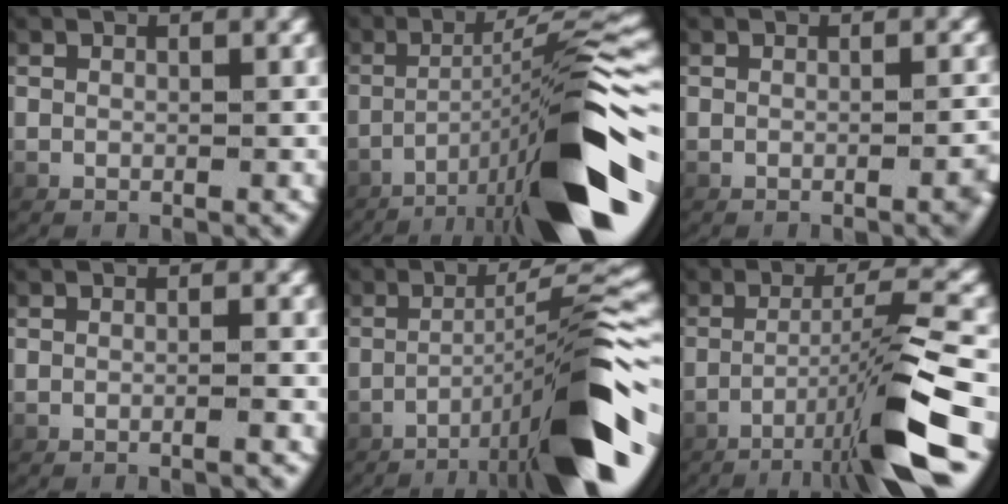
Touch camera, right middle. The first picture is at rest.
{"total": 12.1, "force": [-4.3, 1.6, 11.2], "torque": [-0.158, 0.007, -0.055]}
{"total": 1.5, "force": [-0.9, 0.1, 1.3], "torque": [-0.015, 0.006, -0.016]}
{"total": 0.8, "force": [-0.6, -0.2, 0.5], "torque": [-0.004, 0.007, -0.013]}
{"total": 9.7, "force": [-3.8, 0.5, 8.9], "torque": [-0.126, 0.015, -0.054]}
{"total": 7.1, "force": [-2.7, -0.2, 6.5], "torque": [-0.104, 0.005, -0.033]}